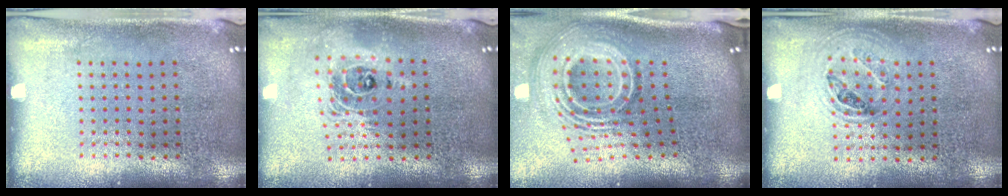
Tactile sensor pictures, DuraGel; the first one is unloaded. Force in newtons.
{"total": 1.8, "press": 1.4, "slide": 1.1}
{"total": 2.9, "press": 1.8, "slide": 2.2}
{"total": 1.0, "press": 1.0, "slide": 0.4}